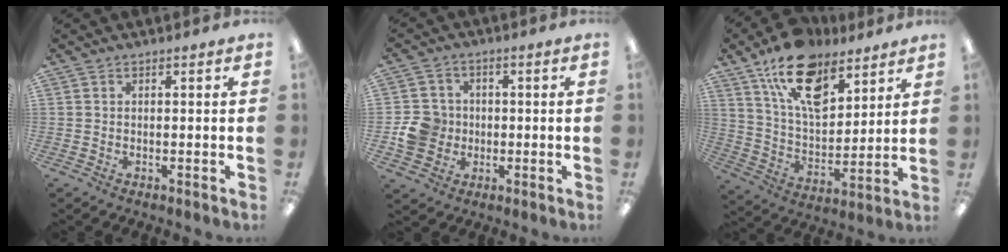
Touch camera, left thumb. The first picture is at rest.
{"total": 7.9, "force": [-0.8, 7.5, 2.4], "torque": [-0.045, 0.013, -0.012]}
{"total": 16.9, "force": [11.0, 8.6, 9.5], "torque": [-0.164, -0.046, 0.198]}